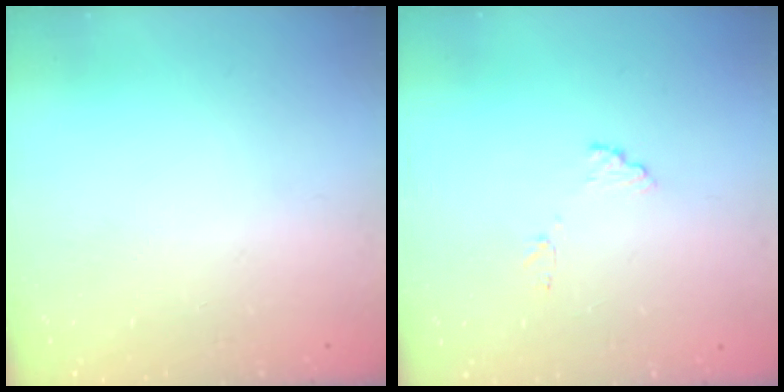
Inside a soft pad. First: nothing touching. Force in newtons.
{"total": 7.4, "press": 7.4, "slide": 0.5}